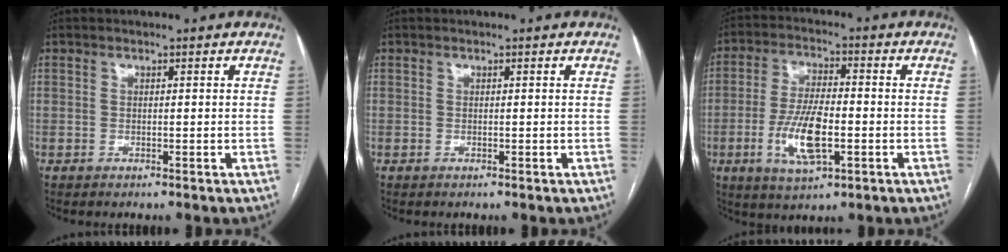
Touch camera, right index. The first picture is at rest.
{"total": 0.0}
{"total": 9.7, "force": [-2.5, 2.8, 9.0], "torque": [-0.188, -0.004, -0.040]}